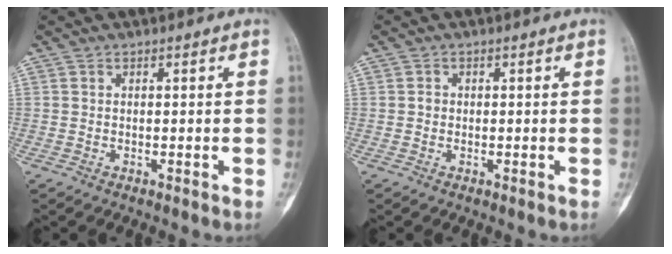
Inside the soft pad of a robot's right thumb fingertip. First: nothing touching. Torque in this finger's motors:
{"motor_torque": [-0.04, 0.03, 0.01, 0.03, 0.00]}